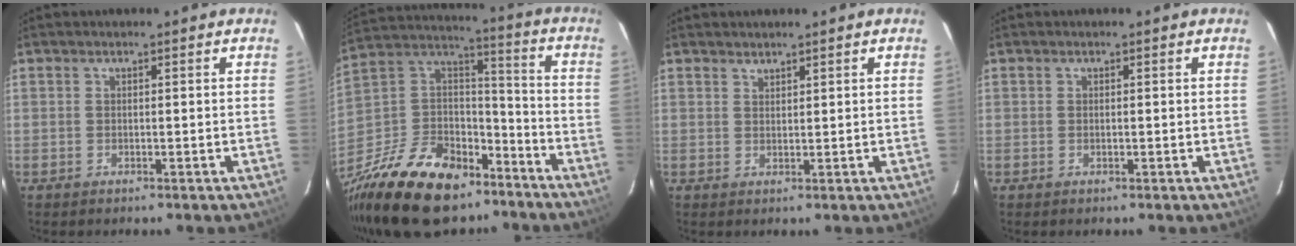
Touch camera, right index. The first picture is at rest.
{"total": 26.7, "force": [-18.0, 14.5, 13.5], "torque": [-0.306, 0.028, -0.280]}
{"total": 1.3, "force": [1.2, 0.4, 0.1], "torque": [-0.002, 0.002, 0.023]}
{"total": 0.0}